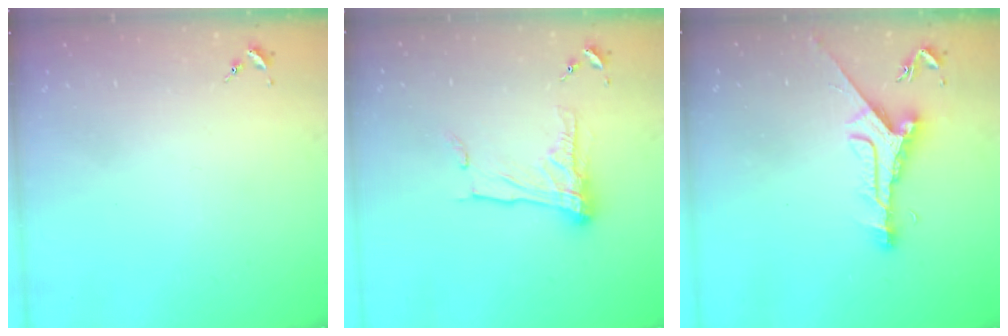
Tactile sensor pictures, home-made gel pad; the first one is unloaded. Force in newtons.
{"total": 13.3, "press": 13.3, "slide": 0.9}
{"total": 9.5, "press": 9.5, "slide": 0.3}